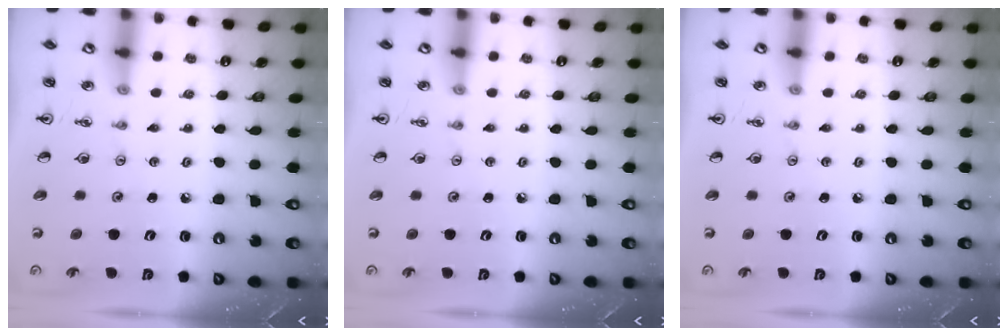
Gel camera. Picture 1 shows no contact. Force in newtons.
{"total": 0.0}
{"total": 0.0}